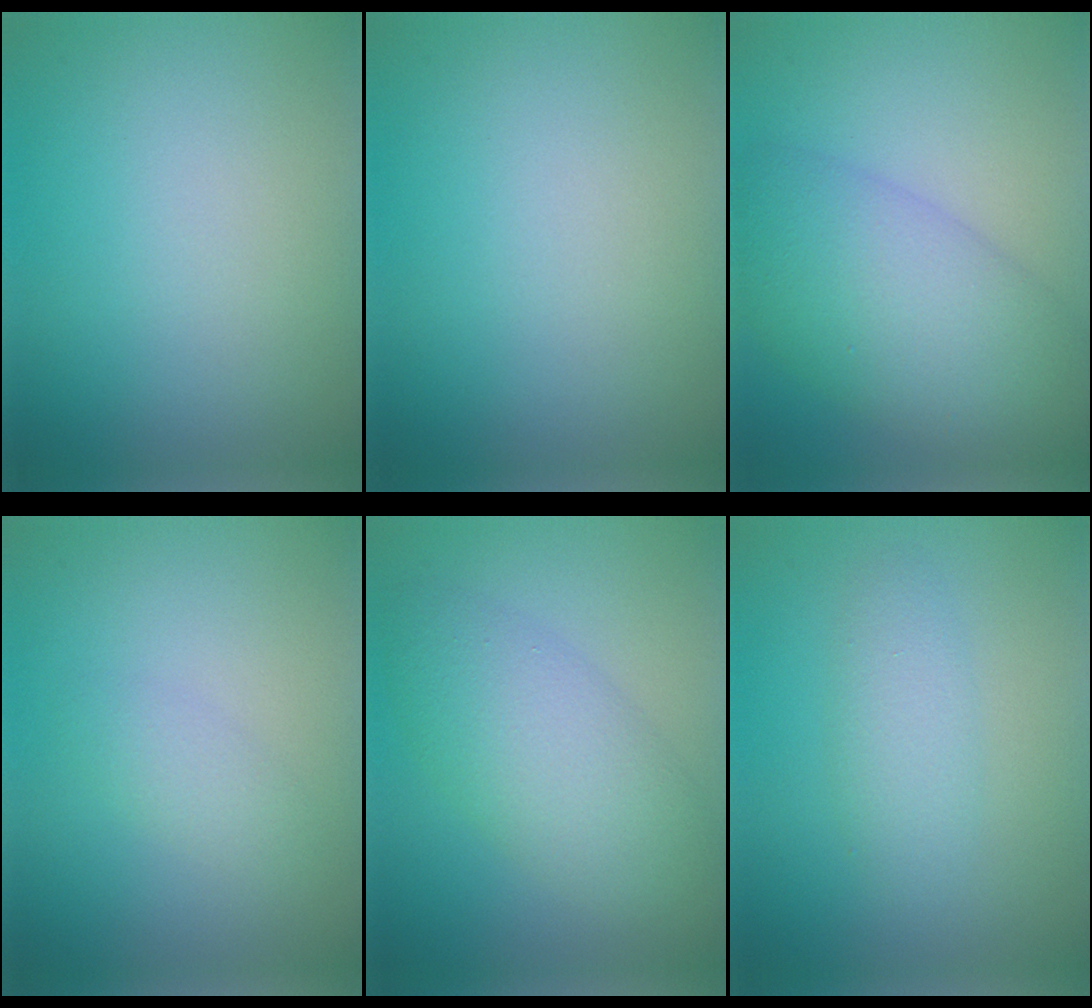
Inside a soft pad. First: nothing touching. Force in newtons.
{"total": 0.0}
{"total": 8.0, "press": 8.0, "slide": 0.2}
{"total": 2.5, "press": 2.4, "slide": 0.3}
{"total": 5.7, "press": 5.7, "slide": 0.1}
{"total": 2.3, "press": 2.3, "slide": 0.1}